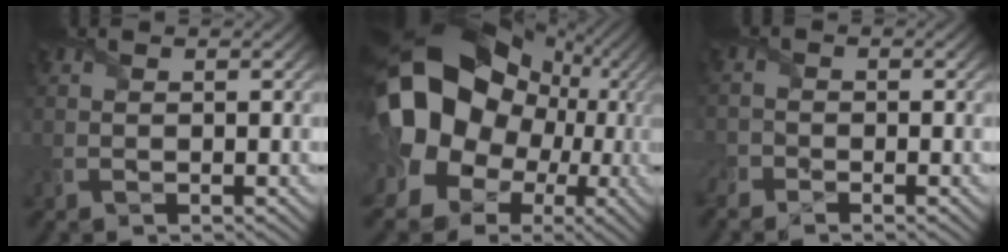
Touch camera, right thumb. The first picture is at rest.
{"total": 20.8, "force": [2.6, 16.9, 11.9], "torque": [-0.245, -0.019, 0.057]}
{"total": 2.1, "force": [-1.9, 0.8, 0.4], "torque": [-0.011, -0.005, -0.041]}